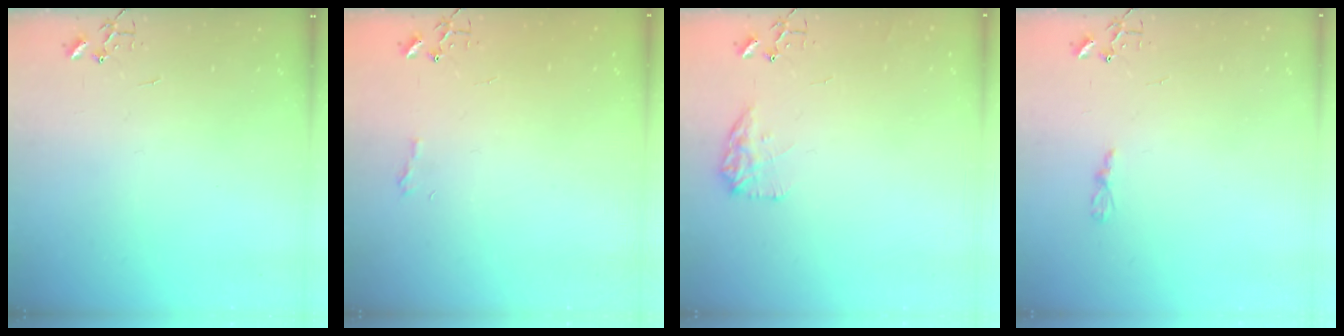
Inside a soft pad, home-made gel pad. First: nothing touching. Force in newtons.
{"total": 6.0, "press": 6.0, "slide": 0.6}
{"total": 10.1, "press": 10.1, "slide": 0.5}
{"total": 2.9, "press": 2.9, "slide": 0.4}